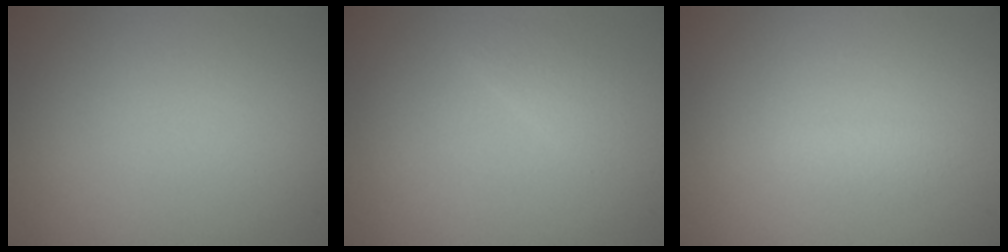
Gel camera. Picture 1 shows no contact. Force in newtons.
{"total": 1.0, "press": 1.0, "slide": 0.1}
{"total": 1.0, "press": 1.0, "slide": 0.1}